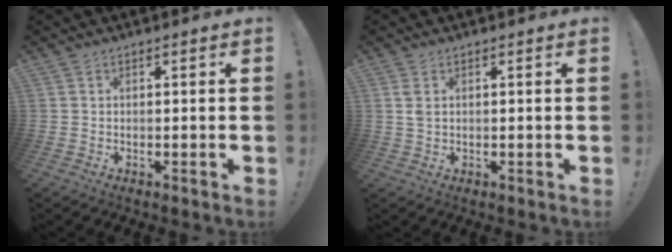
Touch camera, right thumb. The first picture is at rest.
{"total": 2.6, "force": [1.0, 1.5, 1.8], "torque": [-0.035, 0.004, 0.017]}